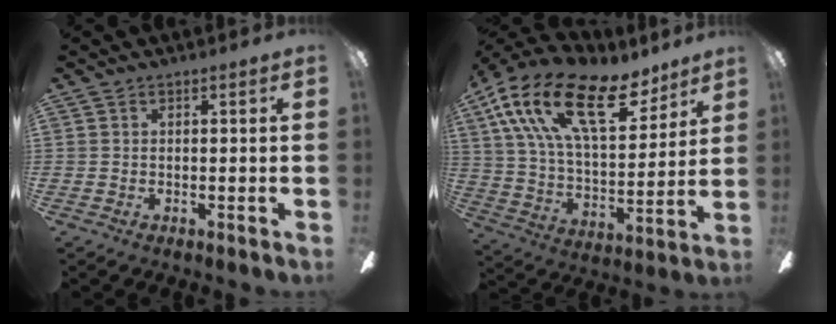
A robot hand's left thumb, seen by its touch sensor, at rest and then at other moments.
{"total": 24.8, "force": [14.2, 11.6, 16.7], "torque": [-0.309, -0.076, 0.246]}